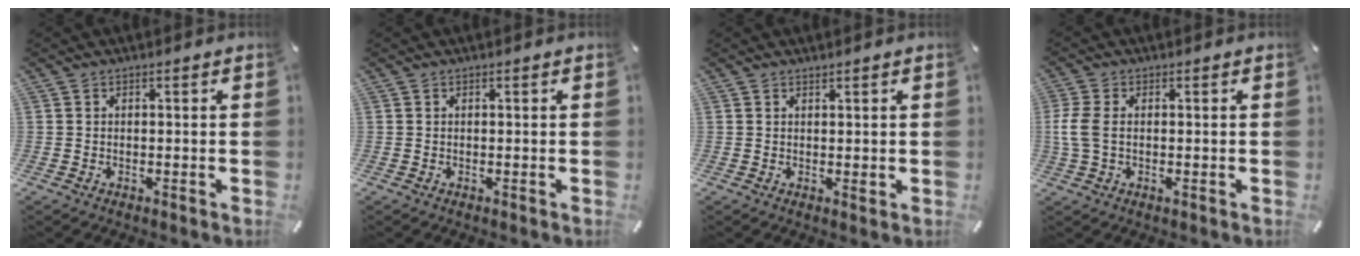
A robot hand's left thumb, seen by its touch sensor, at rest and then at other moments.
{"total": 0.0}
{"total": 0.8, "force": [0.4, 0.4, 0.6], "torque": [-0.012, -0.001, 0.007]}
{"total": 5.1, "force": [0.0, 2.6, 4.3], "torque": [-0.105, -0.006, -0.004]}